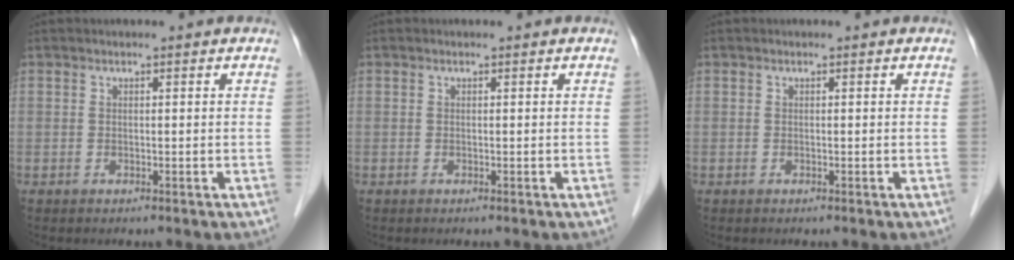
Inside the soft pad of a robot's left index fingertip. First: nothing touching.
{"total": 0.0}
{"total": 0.0}